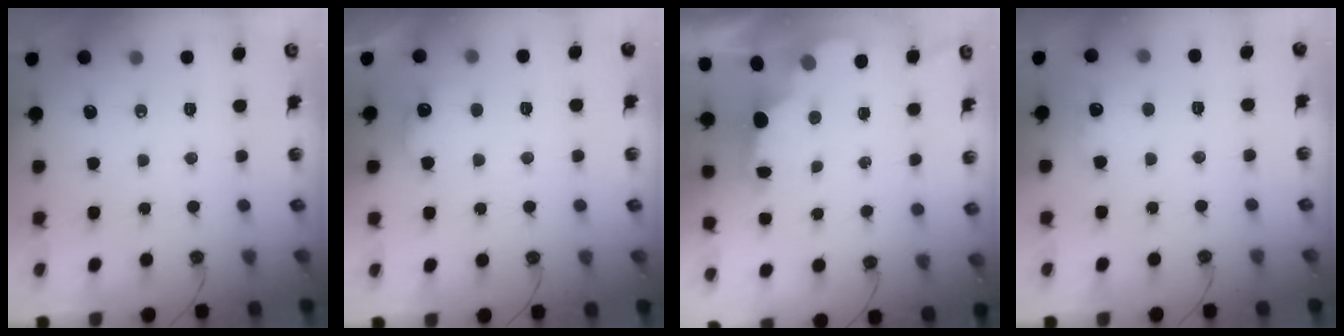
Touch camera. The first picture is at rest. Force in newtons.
{"total": 8.1, "press": 8.0, "slide": 0.5}
{"total": 2.4, "press": 2.3, "slide": 0.7}
{"total": 5.1, "press": 4.9, "slide": 1.3}